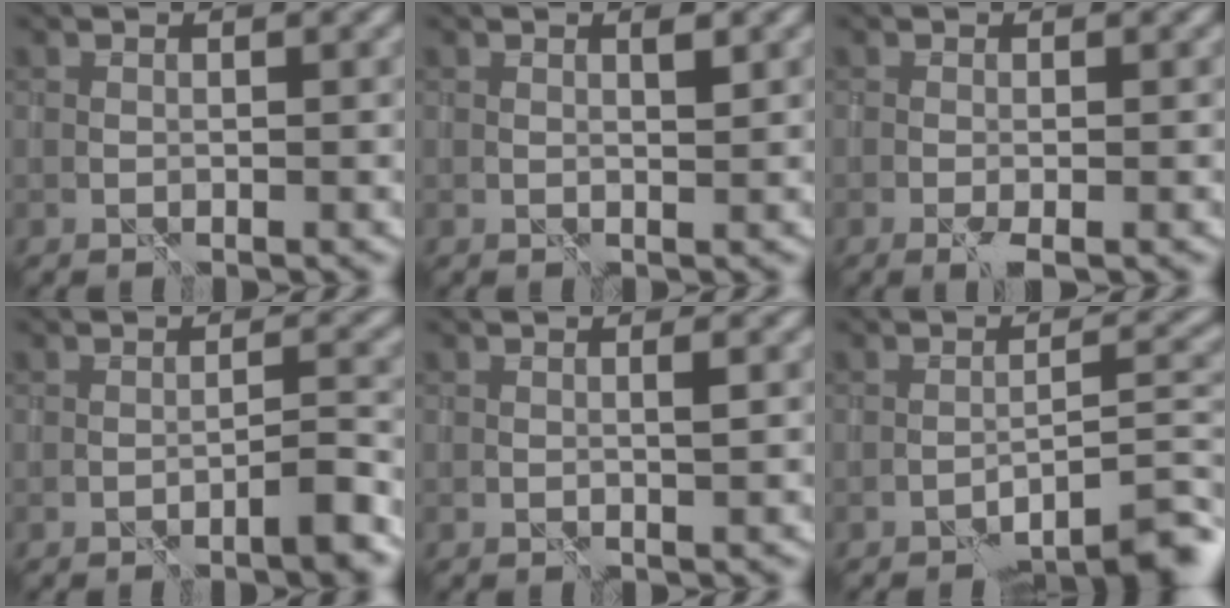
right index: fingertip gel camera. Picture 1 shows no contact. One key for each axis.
{"total": 0.8, "fx": 0.5, "fy": 0.1, "fz": 0.7, "tx": -0.012, "ty": -0.002, "tz": 0.008}
{"total": 1.5, "fx": -0.8, "fy": 0.2, "fz": 1.2, "tx": -0.027, "ty": -0.004, "tz": -0.017}
{"total": 2.6, "fx": -1.6, "fy": 0.2, "fz": 2.1, "tx": -0.028, "ty": 0.011, "tz": -0.030}
{"total": 0.6, "fx": 0.1, "fy": -0.1, "fz": 0.6, "tx": -0.012, "ty": 0.002, "tz": 0.001}
{"total": 7.3, "fx": -5.8, "fy": 1.0, "fz": 4.3, "tx": -0.049, "ty": 0.018, "tz": -0.081}